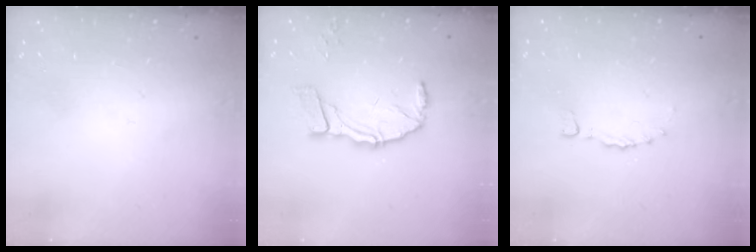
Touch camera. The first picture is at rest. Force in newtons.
{"total": 11.7, "press": 11.7, "slide": 0.8}
{"total": 0.0}